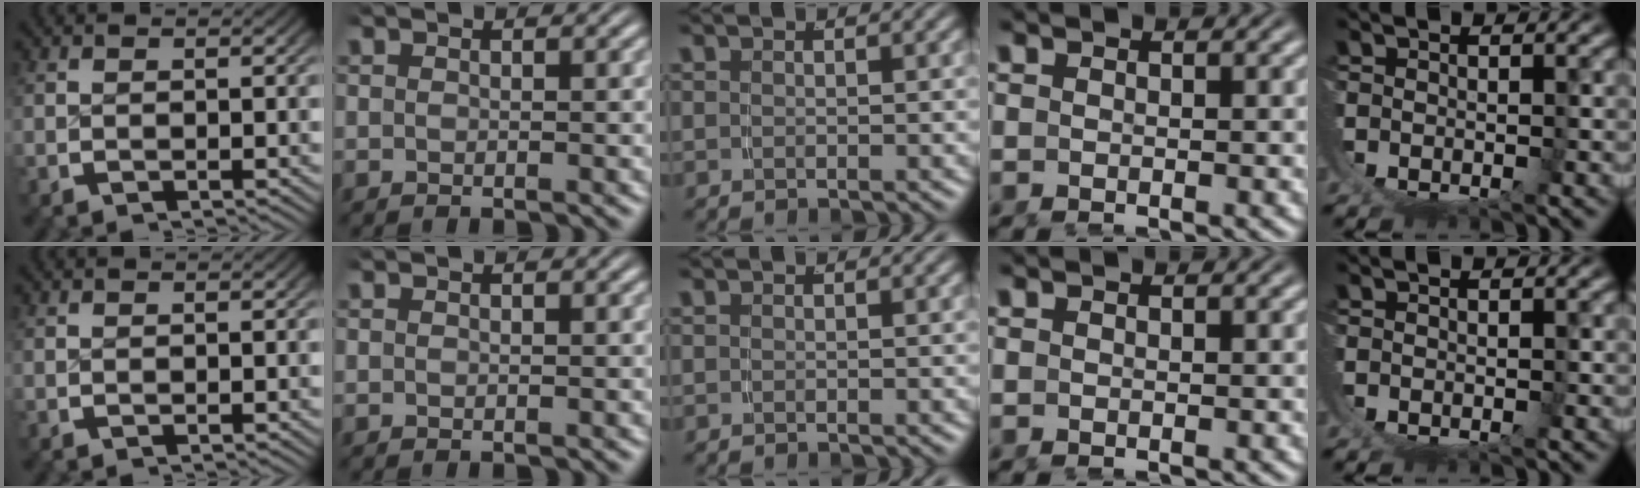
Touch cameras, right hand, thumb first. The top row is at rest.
{}